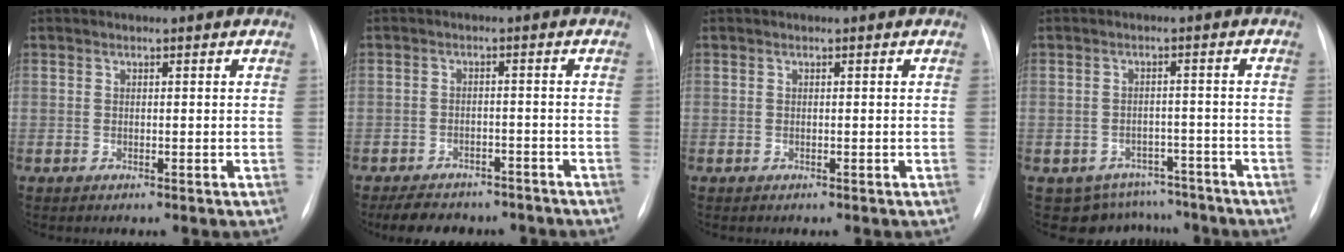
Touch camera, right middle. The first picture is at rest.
{"total": 9.7, "force": [-8.1, 4.5, 3.0], "torque": [-0.046, 0.003, -0.106]}
{"total": 0.0}
{"total": 7.6, "force": [-6.4, 4.1, -0.6], "torque": [0.021, 0.028, -0.077]}